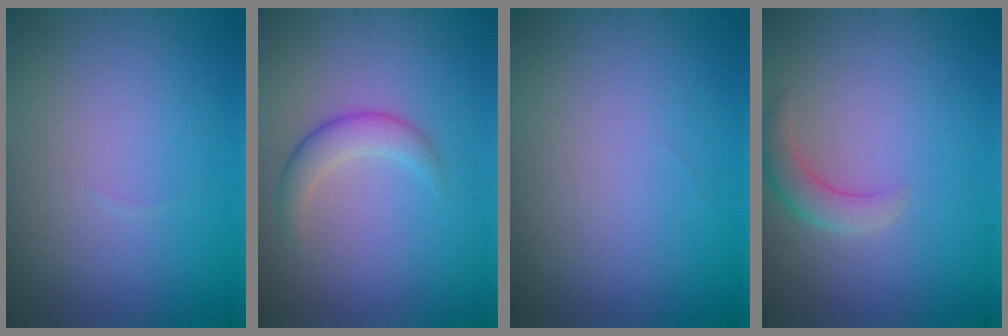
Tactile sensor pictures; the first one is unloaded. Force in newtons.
{"total": 2.5, "press": 2.5, "slide": 0.0}
{"total": 0.0}
{"total": 2.4, "press": 2.4, "slide": 0.2}